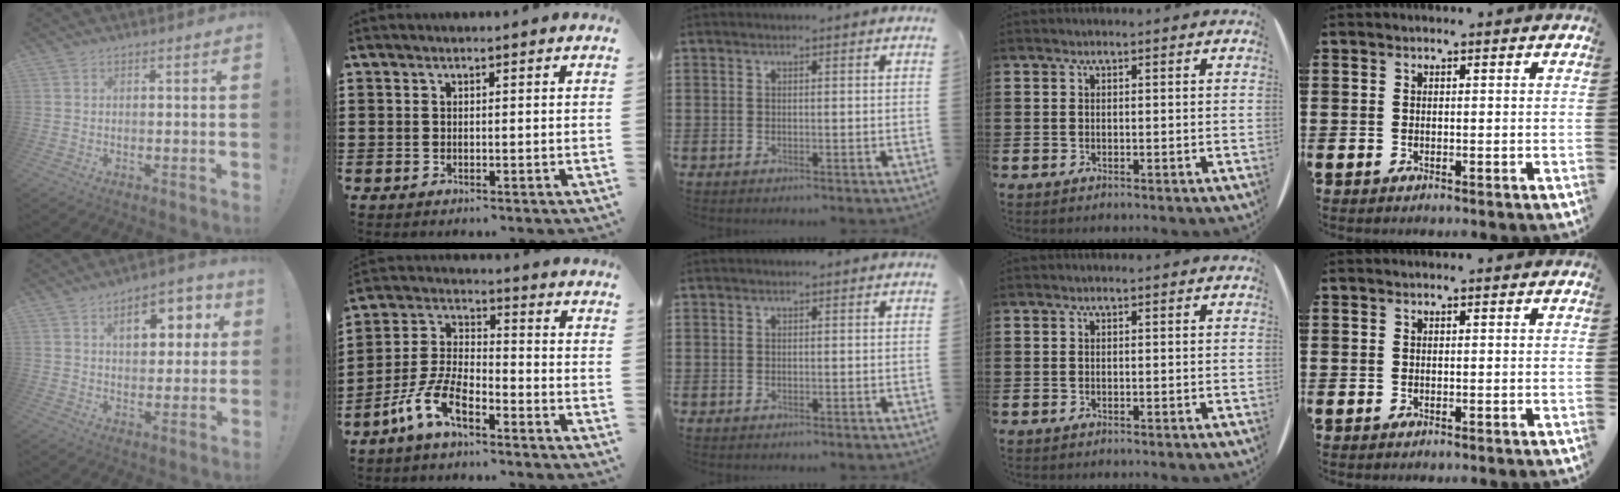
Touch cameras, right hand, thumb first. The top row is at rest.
{"thumb": {"total": 10.9, "force": [3.7, 6.2, 8.2], "torque": [-0.112, -0.001, 0.058]}, "index": {"total": 7.8, "force": [-5.4, 2.5, 4.9], "torque": [-0.131, -0.002, -0.111]}}